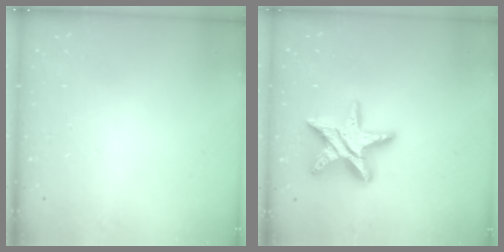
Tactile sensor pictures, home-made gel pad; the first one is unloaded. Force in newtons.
{"total": 16.5, "press": 16.5, "slide": 1.2}